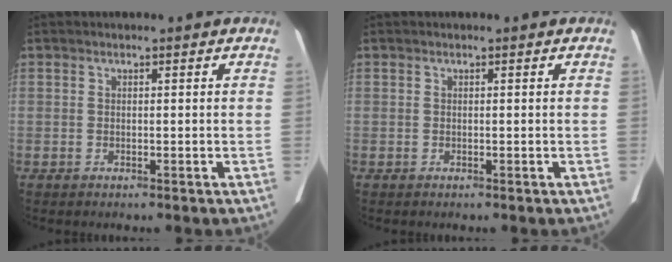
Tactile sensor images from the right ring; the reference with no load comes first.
{"total": 0.0}